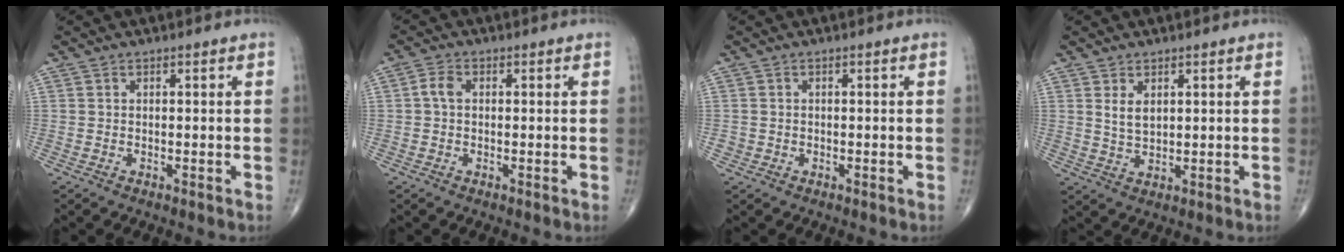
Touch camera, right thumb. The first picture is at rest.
{"total": 2.4, "force": [0.1, 1.6, 1.7], "torque": [-0.032, 0.007, -0.002]}
{"total": 1.0, "force": [-0.2, 1.0, 0.2], "torque": [0.000, 0.004, -0.003]}
{"total": 3.3, "force": [1.3, 1.8, 2.4], "torque": [-0.039, -0.012, 0.030]}